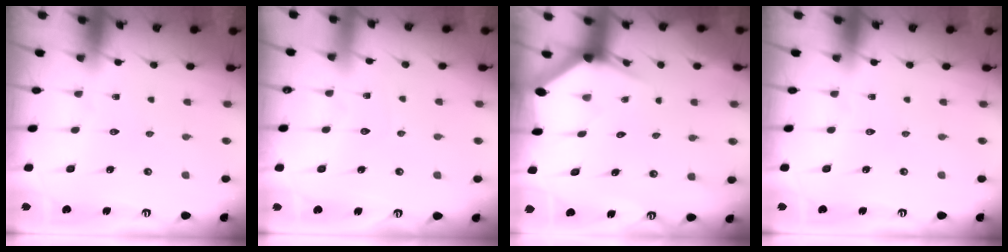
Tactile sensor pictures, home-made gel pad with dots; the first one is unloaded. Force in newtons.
{"total": 4.0, "press": 3.9, "slide": 0.4}
{"total": 2.9, "press": 2.9, "slide": 0.0}
{"total": 0.0}